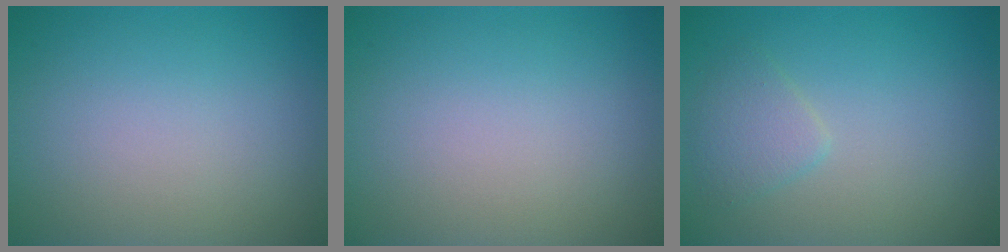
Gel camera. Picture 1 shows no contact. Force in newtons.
{"total": 0.0}
{"total": 1.8, "press": 1.8, "slide": 0.1}